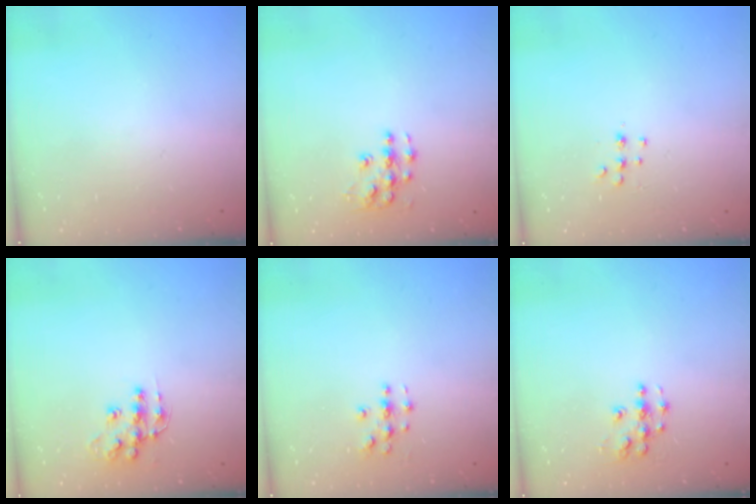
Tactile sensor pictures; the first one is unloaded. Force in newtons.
{"total": 7.8, "press": 7.8, "slide": 0.4}
{"total": 5.8, "press": 5.8, "slide": 0.4}
{"total": 10.6, "press": 10.6, "slide": 0.6}
{"total": 3.0, "press": 3.0, "slide": 0.1}
{"total": 6.6, "press": 6.6, "slide": 0.3}